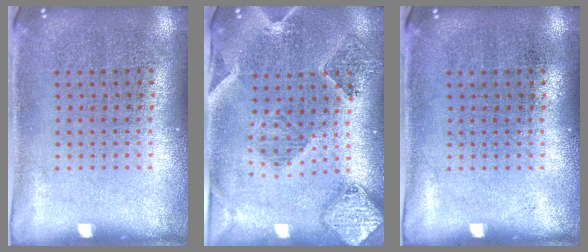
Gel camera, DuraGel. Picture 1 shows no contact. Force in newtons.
{"total": 1.5, "press": 1.5, "slide": 0.3}
{"total": 0.0}